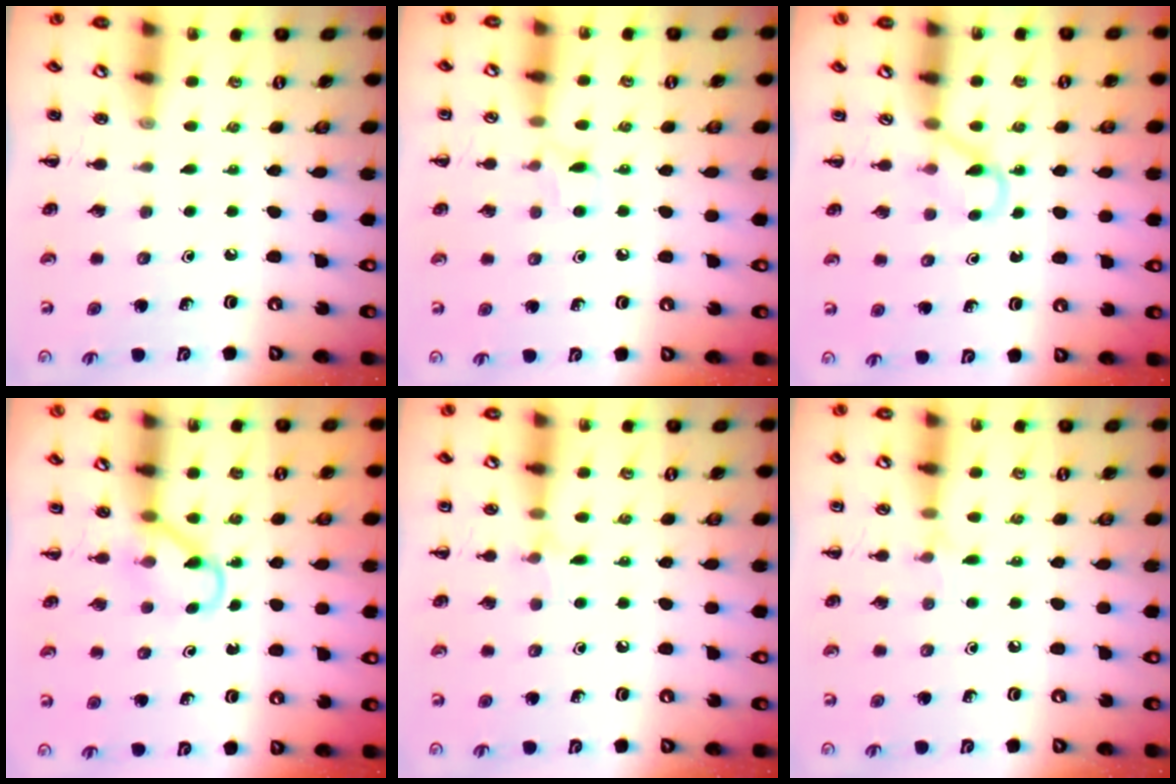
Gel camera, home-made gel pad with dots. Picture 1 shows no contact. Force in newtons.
{"total": 4.4, "press": 4.1, "slide": 1.4}
{"total": 3.0, "press": 2.8, "slide": 1.1}
{"total": 3.4, "press": 3.2, "slide": 1.0}
{"total": 5.7, "press": 5.5, "slide": 1.5}
{"total": 4.3, "press": 4.1, "slide": 1.5}